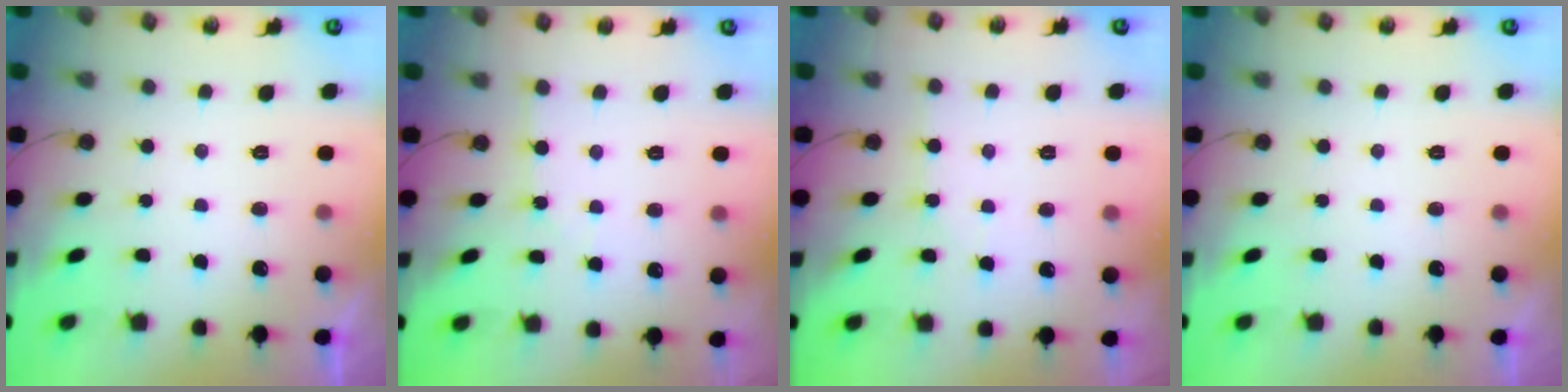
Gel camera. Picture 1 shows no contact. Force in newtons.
{"total": 2.0, "press": 2.0, "slide": 0.2}
{"total": 2.6, "press": 2.6, "slide": 0.4}
{"total": 0.0}